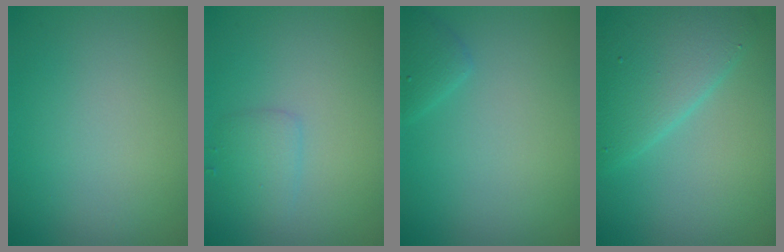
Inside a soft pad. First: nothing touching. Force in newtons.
{"total": 1.5, "press": 1.5, "slide": 0.2}
{"total": 1.3, "press": 1.3, "slide": 0.2}
{"total": 5.5, "press": 5.5, "slide": 0.3}